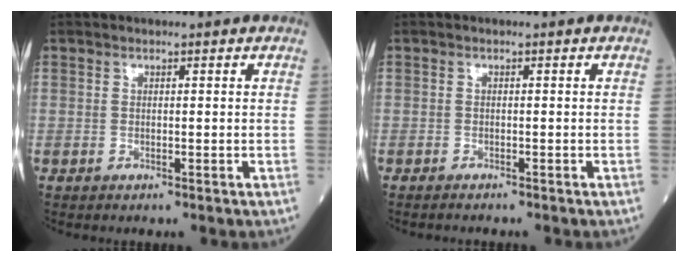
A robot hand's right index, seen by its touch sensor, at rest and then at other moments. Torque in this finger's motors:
{"motor_torque": [-0.19, -0.24, -0.10, -0.02]}